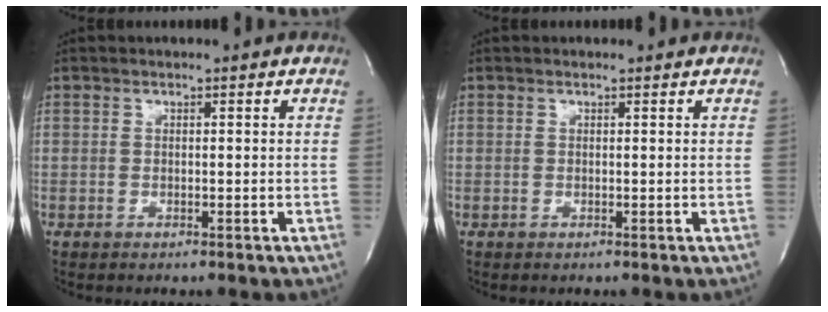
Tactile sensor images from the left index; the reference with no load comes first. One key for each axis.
{"total": 0.0}